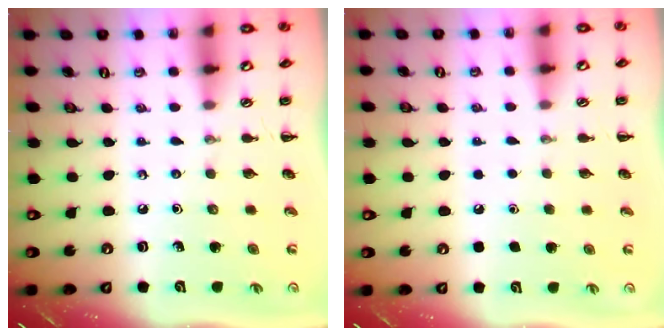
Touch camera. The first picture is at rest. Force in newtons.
{"total": 1.8, "press": 1.8, "slide": 0.1}